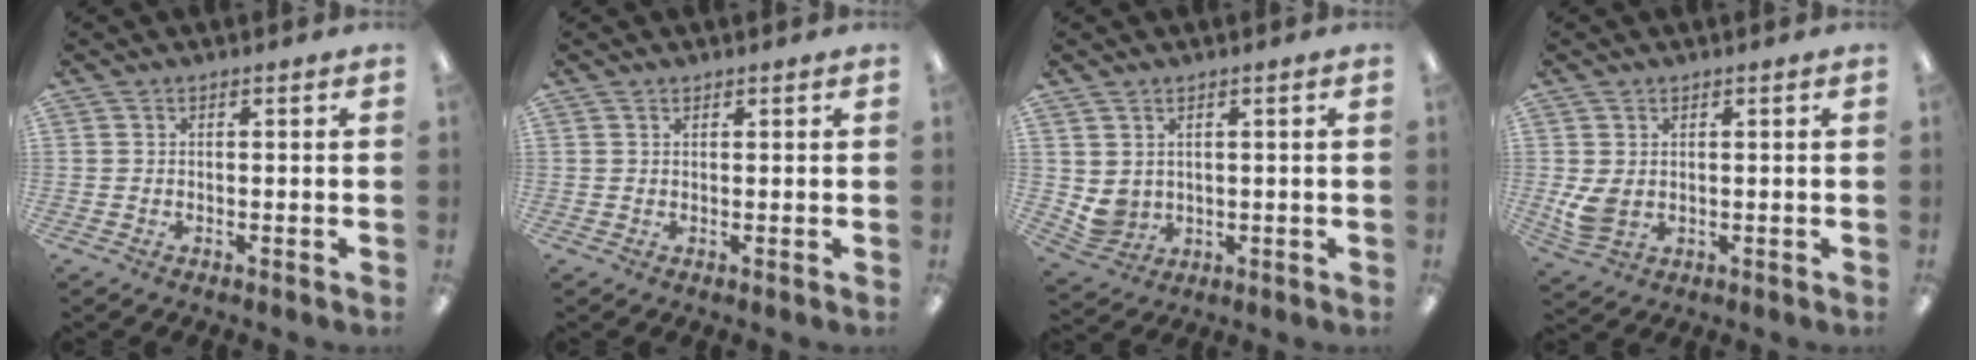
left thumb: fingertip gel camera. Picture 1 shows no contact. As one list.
[{"total": 0.7, "force": [0.5, 0.3, 0.2], "torque": [-0.005, 0.002, 0.010]}, {"total": 4.5, "force": [2.0, 3.9, 1.3], "torque": [-0.033, -0.009, 0.039]}, {"total": 4.9, "force": [0.6, 3.7, 3.2], "torque": [-0.062, -0.001, 0.014]}]